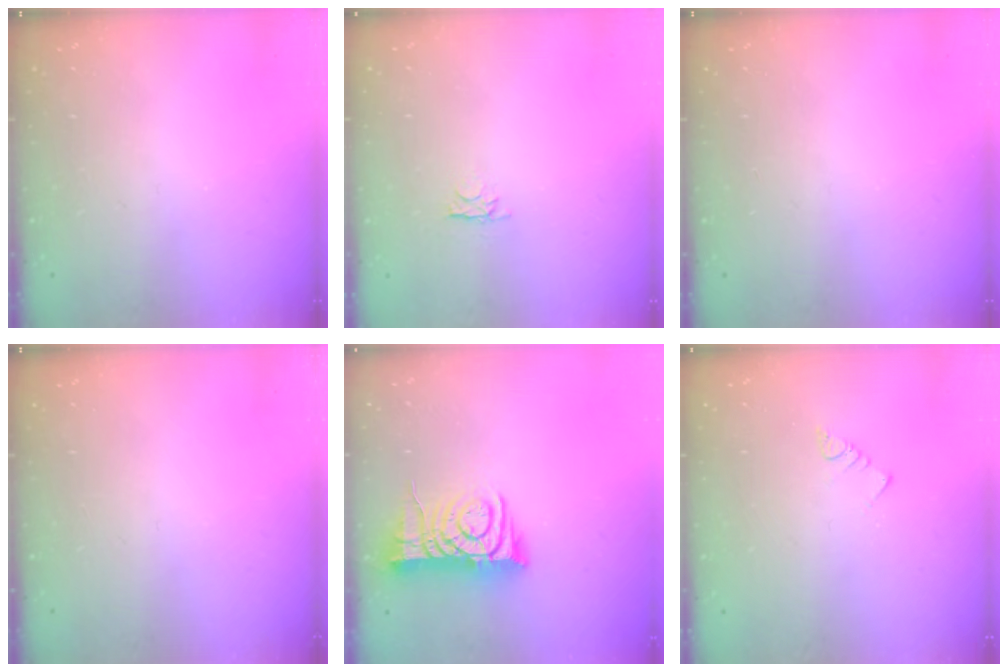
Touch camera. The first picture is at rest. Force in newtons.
{"total": 2.6, "press": 2.6, "slide": 0.3}
{"total": 0.0}
{"total": 0.0}
{"total": 10.2, "press": 10.1, "slide": 1.2}
{"total": 2.8, "press": 2.7, "slide": 0.3}